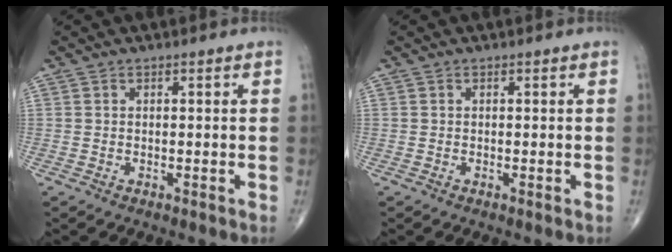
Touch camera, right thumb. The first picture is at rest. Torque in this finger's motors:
{"motor_torque": [1.26, 0.31, -0.08, -0.16, 0.02]}